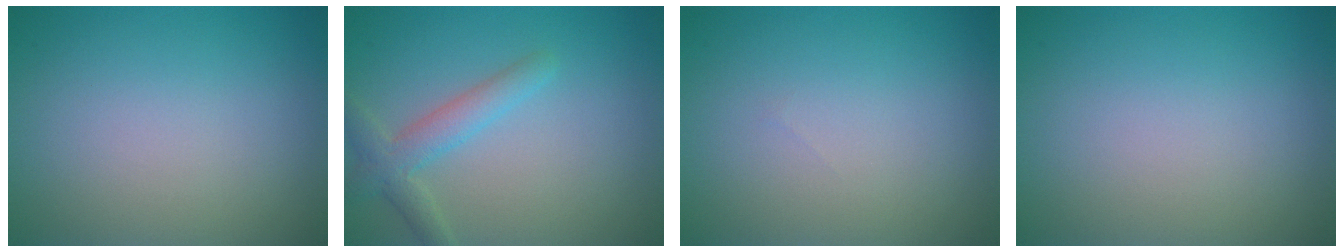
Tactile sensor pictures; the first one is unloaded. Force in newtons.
{"total": 2.8, "press": 2.8, "slide": 0.1}
{"total": 0.0}
{"total": 0.0}